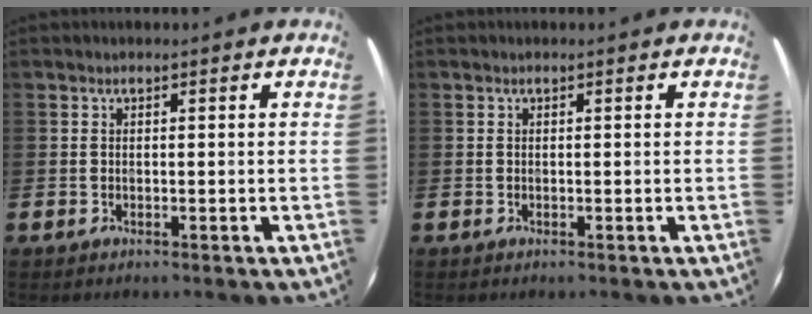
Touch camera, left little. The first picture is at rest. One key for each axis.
{"total": 0.0}